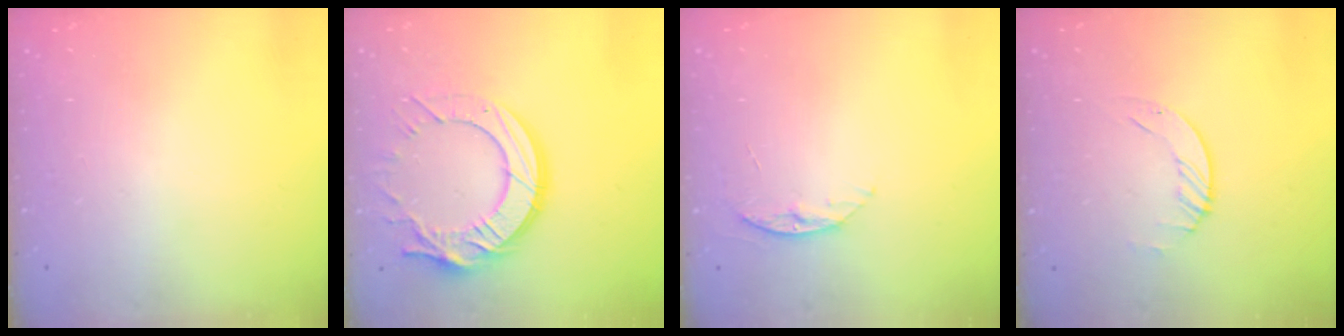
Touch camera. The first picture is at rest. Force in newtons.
{"total": 17.4, "press": 17.3, "slide": 1.7}
{"total": 6.4, "press": 6.3, "slide": 0.7}
{"total": 1.9, "press": 1.9, "slide": 0.2}